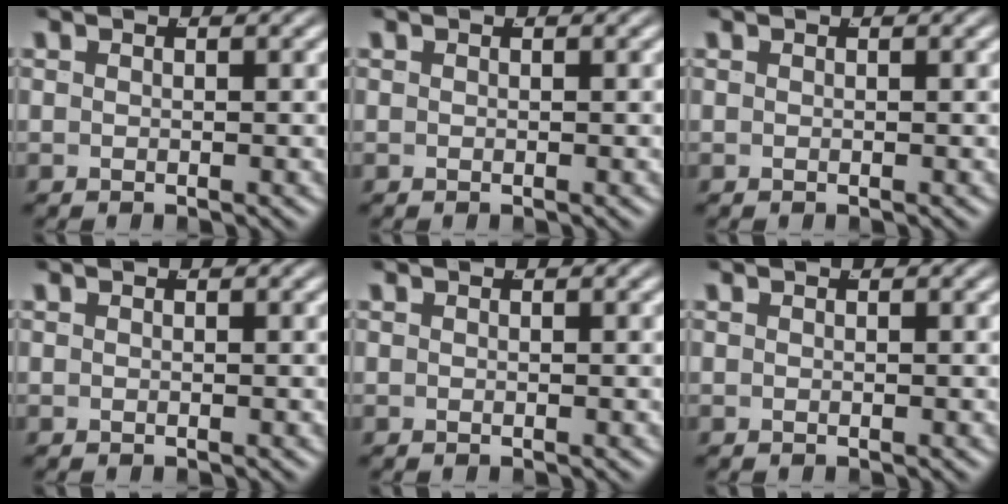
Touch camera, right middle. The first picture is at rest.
{"total": 0.0}
{"total": 0.0}
{"total": 0.0}
{"total": 0.0}
{"total": 0.0}